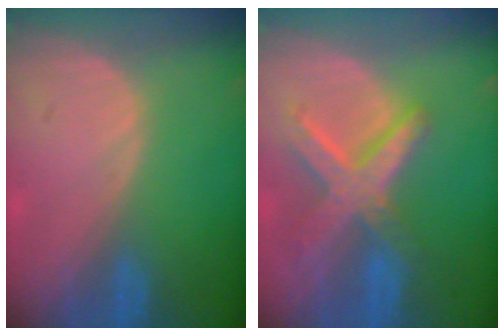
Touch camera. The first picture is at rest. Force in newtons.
{"total": 8.4, "press": 7.2, "slide": 4.3}